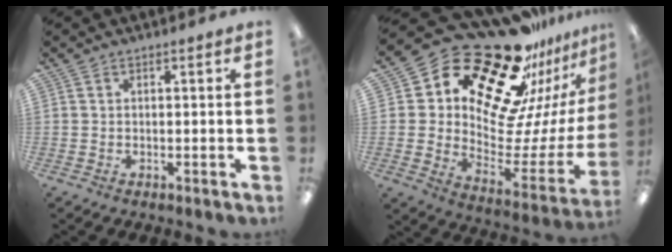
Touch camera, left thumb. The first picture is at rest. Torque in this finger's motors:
{"motor_torque": [1.25, 2.15, 1.40, -1.37, 0.10]}